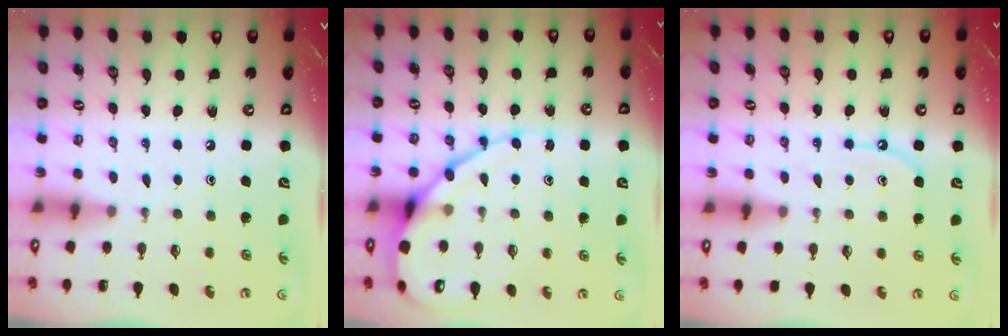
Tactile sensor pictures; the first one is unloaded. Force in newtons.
{"total": 13.0, "press": 13.0, "slide": 1.3}
{"total": 6.6, "press": 6.6, "slide": 0.8}